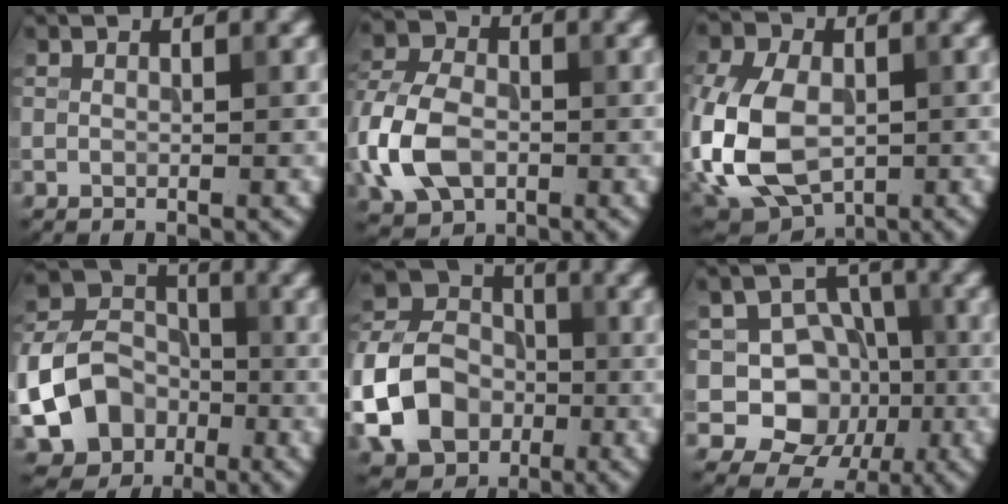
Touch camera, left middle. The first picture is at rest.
{"total": 8.2, "force": [-2.1, 5.6, 5.5], "torque": [-0.136, 0.001, -0.054]}
{"total": 9.8, "force": [-1.7, 6.7, 6.9], "torque": [-0.165, -0.012, -0.042]}
{"total": 10.6, "force": [-3.3, 8.8, 4.9], "torque": [-0.096, -0.023, -0.077]}
{"total": 9.0, "force": [-2.7, 7.1, 4.9], "torque": [-0.109, 0.002, -0.065]}
{"total": 8.1, "force": [-1.1, 7.0, 4.0], "torque": [-0.041, -0.007, -0.046]}